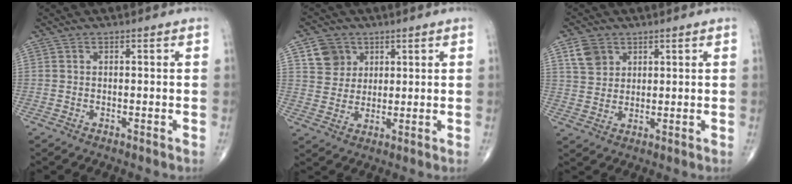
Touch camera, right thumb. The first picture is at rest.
{"total": 6.6, "force": [3.0, 5.7, 1.7], "torque": [-0.006, -0.011, 0.056]}
{"total": 5.6, "force": [2.9, 4.2, 2.2], "torque": [-0.027, -0.009, 0.058]}